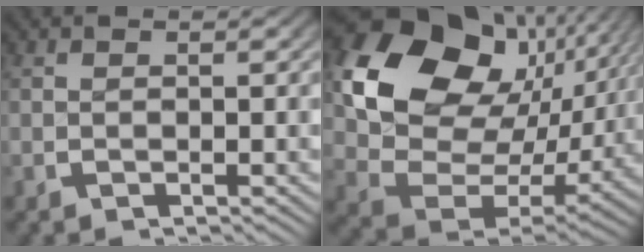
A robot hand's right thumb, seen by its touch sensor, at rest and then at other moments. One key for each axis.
{"total": 17.8, "fx": 2.7, "fy": 12.3, "fz": 12.5, "tx": -0.246, "ty": -0.024, "tz": 0.048}